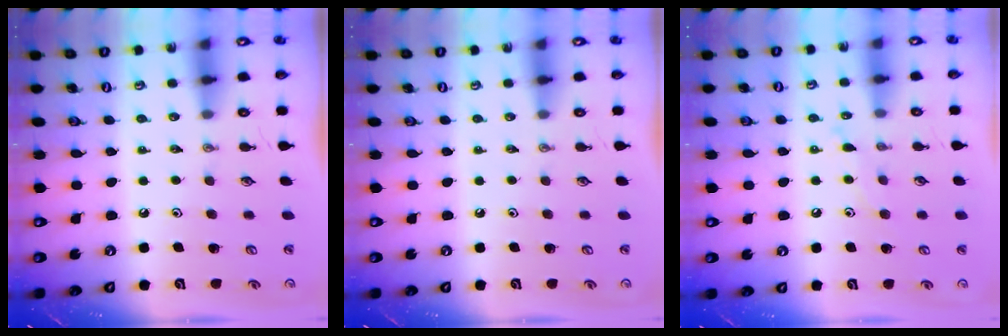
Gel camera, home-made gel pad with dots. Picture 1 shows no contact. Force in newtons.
{"total": 0.0}
{"total": 7.1, "press": 7.0, "slide": 0.6}